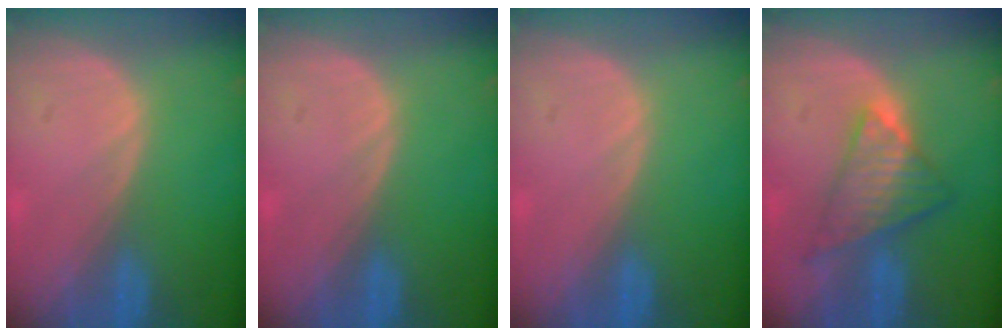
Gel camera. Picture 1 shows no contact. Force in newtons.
{"total": 0.0}
{"total": 0.0}
{"total": 7.0, "press": 6.6, "slide": 2.5}